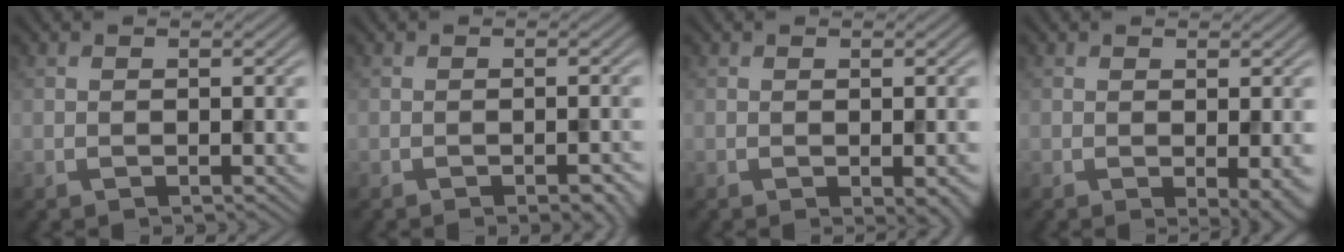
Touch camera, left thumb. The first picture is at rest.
{"total": 2.7, "force": [-1.6, 0.7, 2.0], "torque": [-0.022, -0.001, -0.014]}
{"total": 2.7, "force": [-1.1, 0.9, 2.3], "torque": [-0.030, -0.010, -0.008]}
{"total": 3.1, "force": [-0.5, 0.7, 2.9], "torque": [-0.039, -0.007, -0.006]}